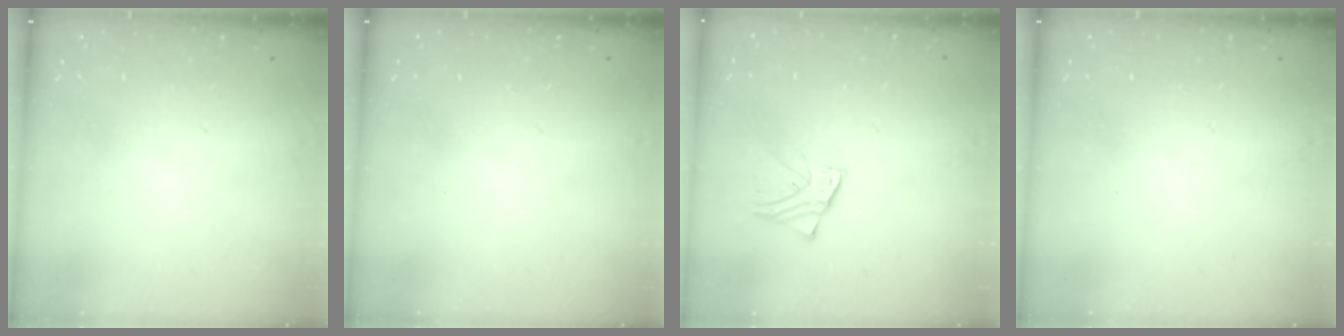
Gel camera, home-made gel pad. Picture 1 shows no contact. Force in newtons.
{"total": 0.0}
{"total": 3.0, "press": 2.9, "slide": 0.3}
{"total": 0.0}